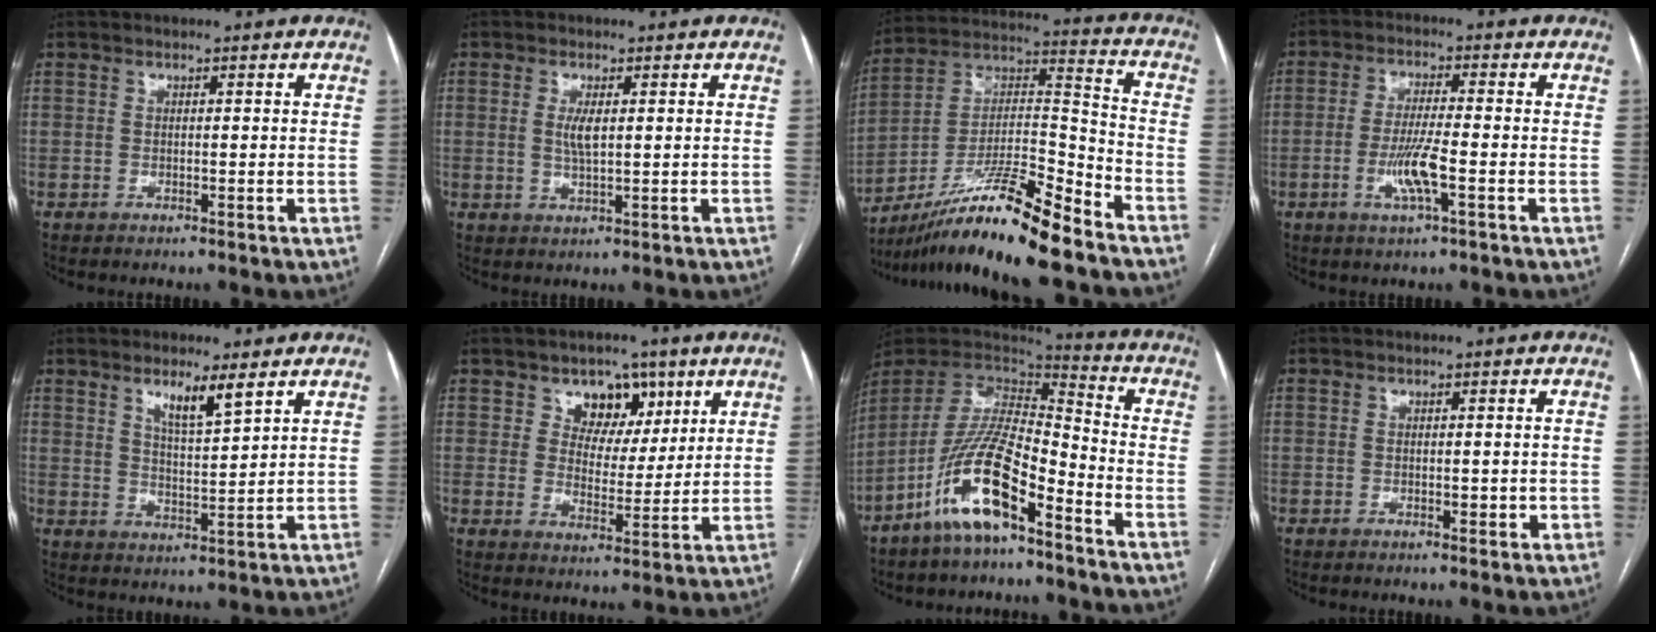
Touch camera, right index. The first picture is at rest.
{"total": 2.9, "force": [0.6, 0.8, 2.7], "torque": [-0.056, -0.002, 0.013]}
{"total": 17.5, "force": [-14.0, -0.2, 10.5], "torque": [-0.195, 0.001, -0.250]}
{"total": 6.1, "force": [-2.1, 0.5, 5.8], "torque": [-0.118, -0.007, -0.038]}
{"total": 5.4, "force": [3.5, 0.5, 4.1], "torque": [-0.076, -0.009, 0.063]}
{"total": 7.4, "force": [4.0, 5.3, 3.2], "torque": [-0.041, 0.010, 0.065]}
{"total": 14.4, "force": [-8.5, 3.6, 11.0], "torque": [-0.218, -0.001, -0.156]}
{"total": 1.6, "force": [-0.2, 0.8, 1.3], "torque": [-0.019, 0.001, 0.000]}